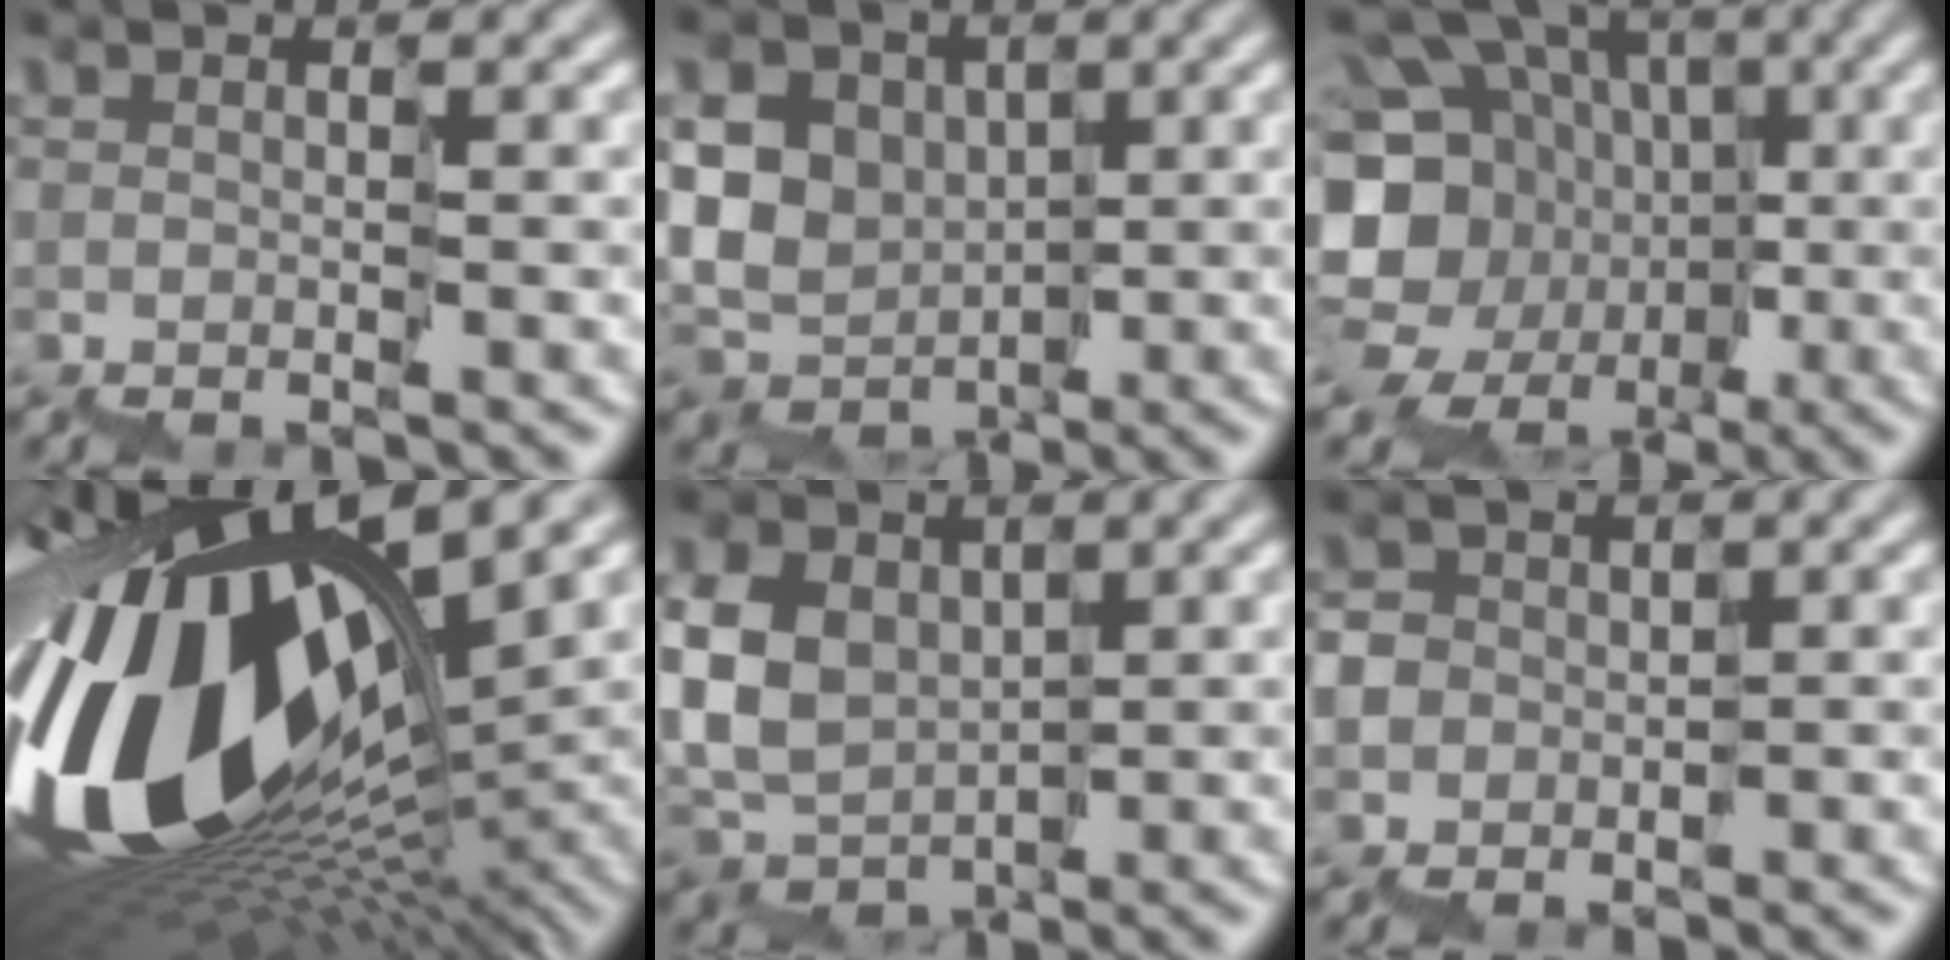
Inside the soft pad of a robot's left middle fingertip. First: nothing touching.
{"total": 6.6, "force": [0.7, 5.7, 3.4], "torque": [-0.041, 0.018, -0.008]}
{"total": 12.2, "force": [-2.0, 10.1, 6.5], "torque": [-0.123, -0.011, -0.035]}
{"total": 17.8, "force": [-0.3, 8.8, 15.5], "torque": [-0.335, -0.038, 0.014]}
{"total": 5.1, "force": [0.9, 4.1, 2.8], "torque": [-0.068, 0.018, 0.003]}
{"total": 3.9, "force": [-1.7, 3.5, 0.3], "torque": [0.002, 0.018, -0.051]}